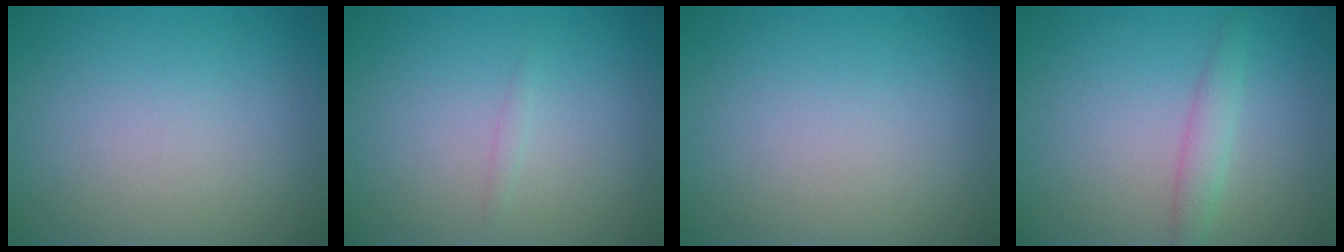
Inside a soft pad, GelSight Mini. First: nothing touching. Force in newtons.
{"total": 0.6, "press": 0.6, "slide": 0.1}
{"total": 0.0}
{"total": 1.8, "press": 1.8, "slide": 0.1}